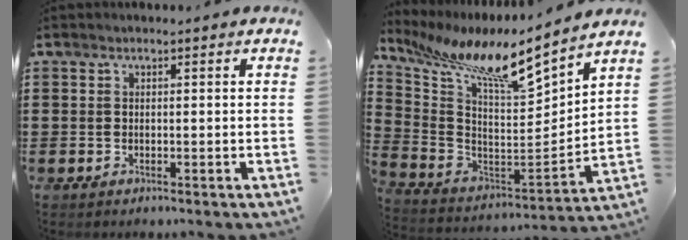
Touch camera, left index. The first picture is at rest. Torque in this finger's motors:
{"motor_torque": [2.14, 0.00, 0.30, 0.08]}